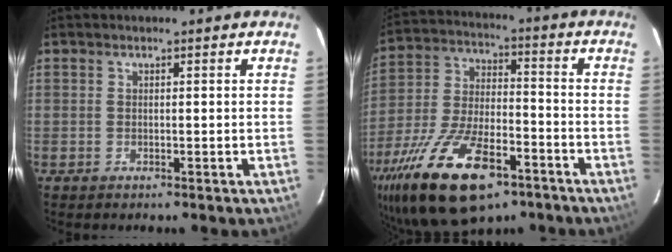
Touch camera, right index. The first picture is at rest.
{"total": 23.8, "force": [-13.7, 10.5, 16.4], "torque": [-0.336, -0.035, -0.228]}